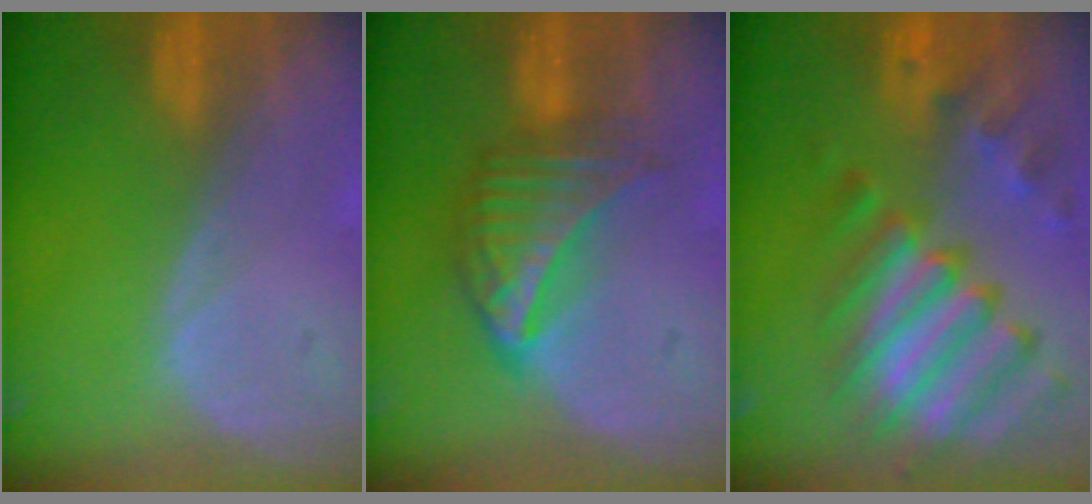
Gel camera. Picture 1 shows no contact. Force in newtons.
{"total": 7.5, "press": 6.6, "slide": 3.6}
{"total": 11.4, "press": 9.9, "slide": 5.8}